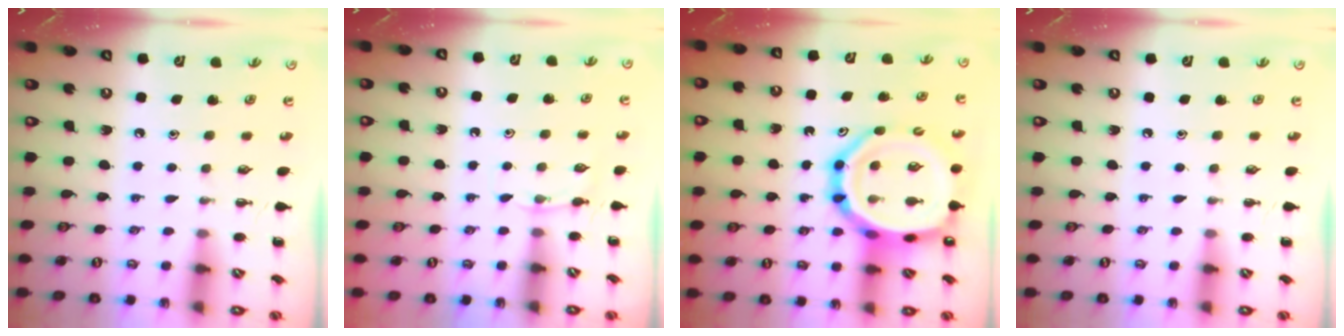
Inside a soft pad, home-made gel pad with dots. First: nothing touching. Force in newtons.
{"total": 3.6, "press": 3.5, "slide": 1.0}
{"total": 22.1, "press": 21.6, "slide": 4.2}
{"total": 0.0}